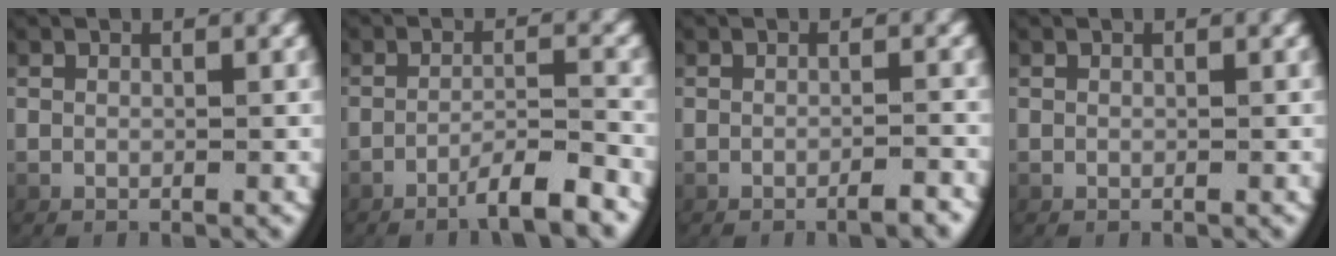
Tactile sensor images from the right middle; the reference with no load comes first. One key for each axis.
{"total": 3.8, "fx": -2.9, "fy": 0.2, "fz": 2.4, "tx": -0.040, "ty": 0.002, "tz": -0.049}
{"total": 1.5, "fx": -1.4, "fy": -0.2, "fz": 0.6, "tx": -0.006, "ty": 0.007, "tz": -0.025}
{"total": 0.0}